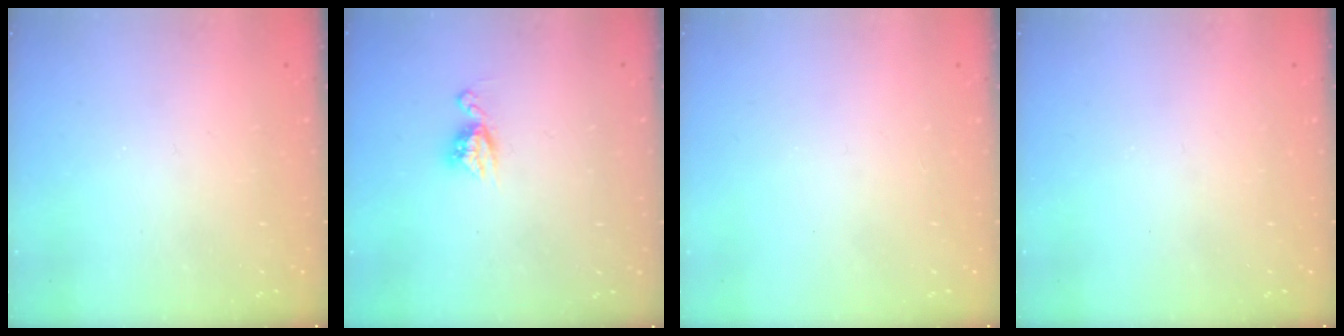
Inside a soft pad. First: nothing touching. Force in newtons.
{"total": 7.7, "press": 7.7, "slide": 0.6}
{"total": 0.0}
{"total": 0.0}